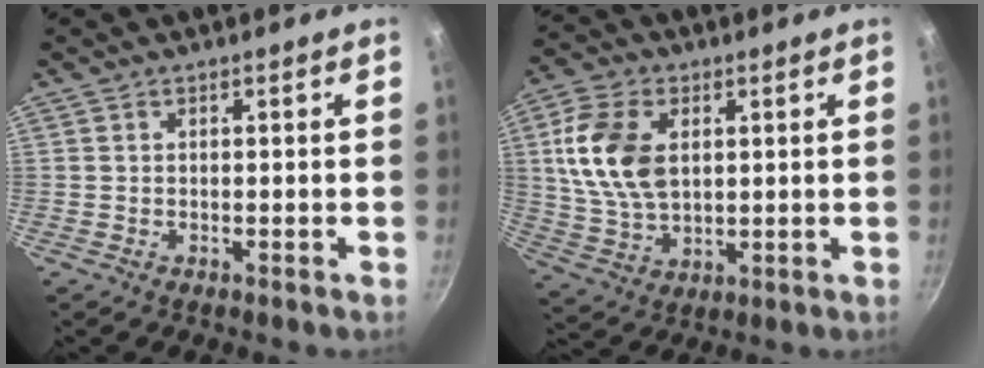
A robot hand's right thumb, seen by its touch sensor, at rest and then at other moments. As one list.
[{"total": 13.6, "force": [2.8, 8.7, 10.0], "torque": [-0.180, -0.007, 0.058]}]